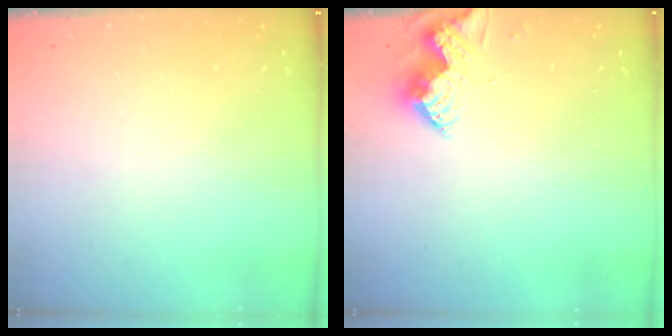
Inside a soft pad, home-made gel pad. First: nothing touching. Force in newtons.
{"total": 9.0, "press": 8.9, "slide": 0.5}